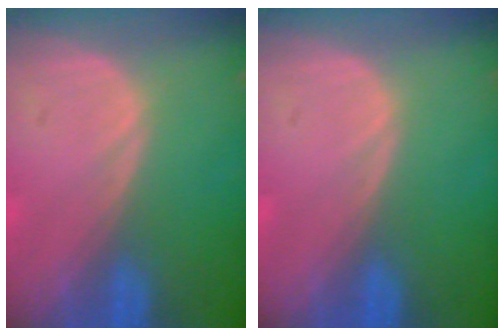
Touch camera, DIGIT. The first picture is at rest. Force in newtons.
{"total": 0.0}